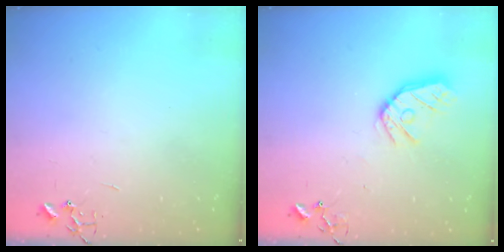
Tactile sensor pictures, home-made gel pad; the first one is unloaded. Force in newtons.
{"total": 12.6, "press": 12.5, "slide": 1.4}